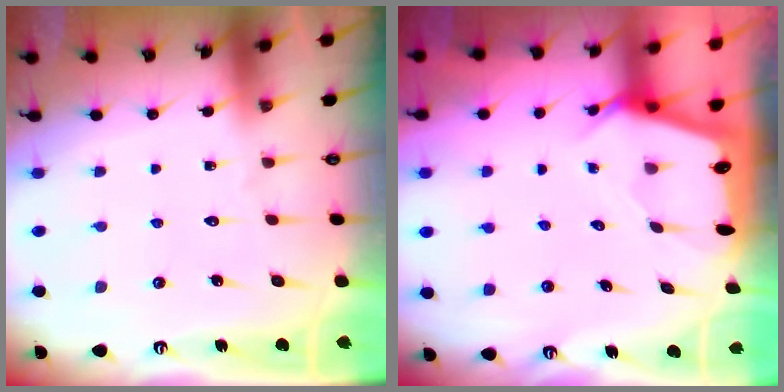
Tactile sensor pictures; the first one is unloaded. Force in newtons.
{"total": 2.4, "press": 2.4, "slide": 0.2}